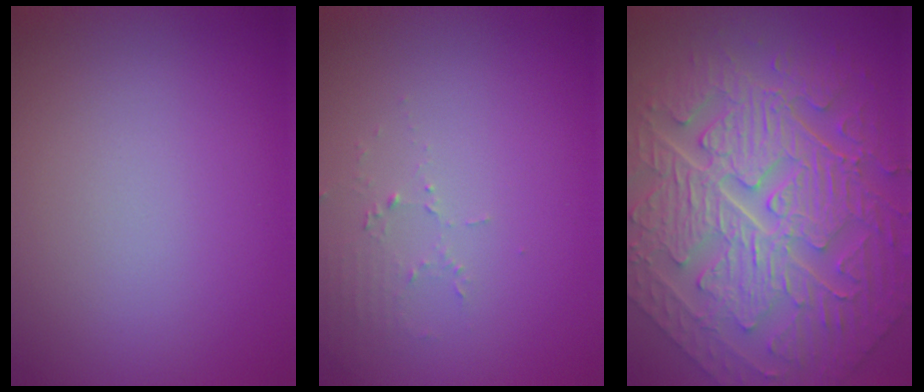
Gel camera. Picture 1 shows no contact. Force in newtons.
{"total": 1.5, "press": 1.5, "slide": 0.2}
{"total": 11.5, "press": 7.8, "slide": 8.5}